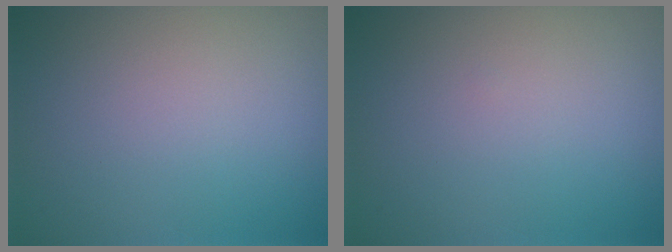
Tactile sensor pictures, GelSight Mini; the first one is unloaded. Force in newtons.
{"total": 0.0}